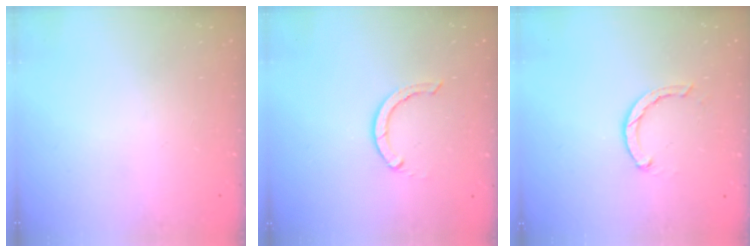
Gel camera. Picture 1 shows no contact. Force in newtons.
{"total": 2.9, "press": 2.9, "slide": 0.1}
{"total": 2.4, "press": 2.3, "slide": 0.4}